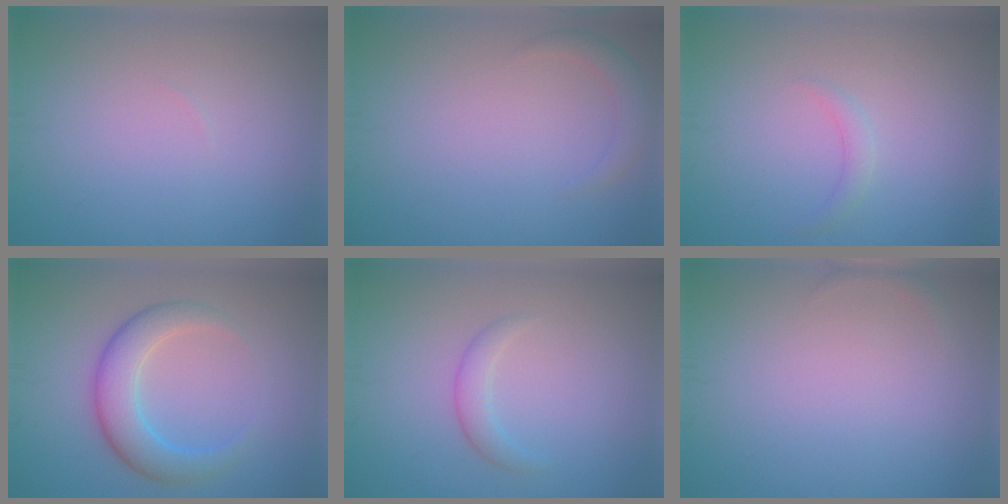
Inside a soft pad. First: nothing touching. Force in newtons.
{"total": 1.7, "press": 1.7, "slide": 0.1}
{"total": 1.1, "press": 1.1, "slide": 0.0}
{"total": 4.6, "press": 4.6, "slide": 0.1}
{"total": 1.7, "press": 1.7, "slide": 0.1}
{"total": 0.6, "press": 0.6, "slide": 0.1}